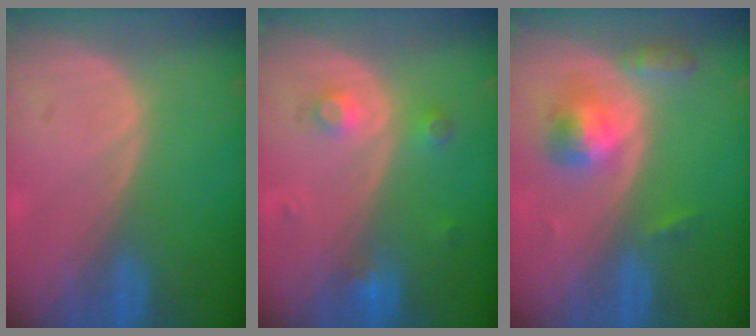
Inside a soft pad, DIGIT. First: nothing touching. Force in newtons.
{"total": 3.4, "press": 3.1, "slide": 1.2}
{"total": 5.2, "press": 4.9, "slide": 1.8}